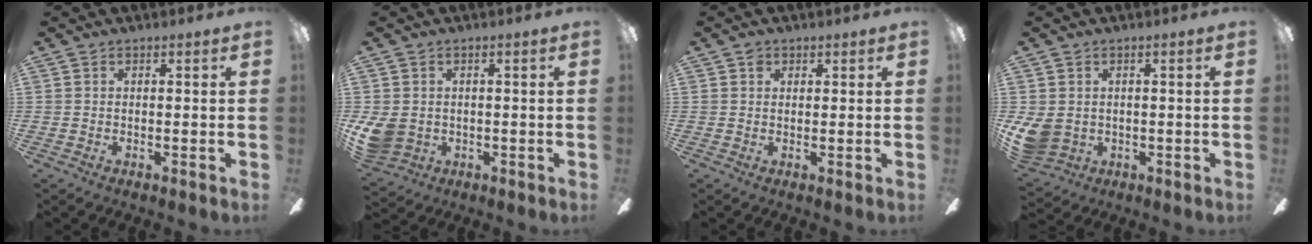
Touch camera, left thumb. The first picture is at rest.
{"total": 6.7, "force": [0.2, 5.8, 3.3], "torque": [-0.094, 0.003, 0.006]}
{"total": 1.6, "force": [1.0, 1.1, 0.5], "torque": [-0.012, 0.003, 0.019]}
{"total": 6.2, "force": [0.7, 5.4, 3.0], "torque": [-0.075, -0.004, 0.013]}